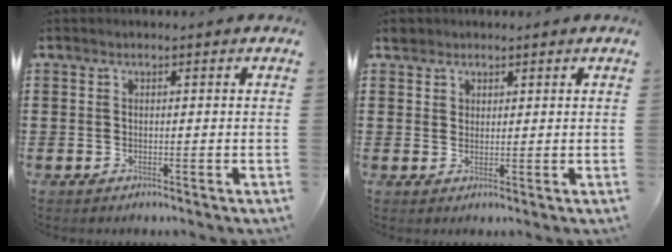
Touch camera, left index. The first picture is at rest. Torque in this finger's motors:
{"motor_torque": [0.28, 0.37, 0.07, 0.00]}